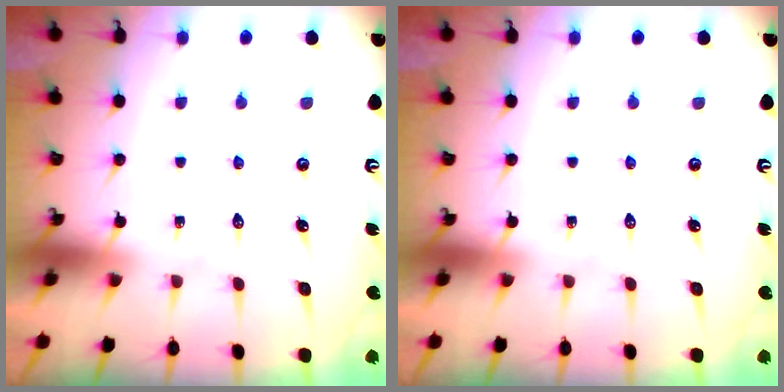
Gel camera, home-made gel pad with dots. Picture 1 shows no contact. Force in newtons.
{"total": 0.0}